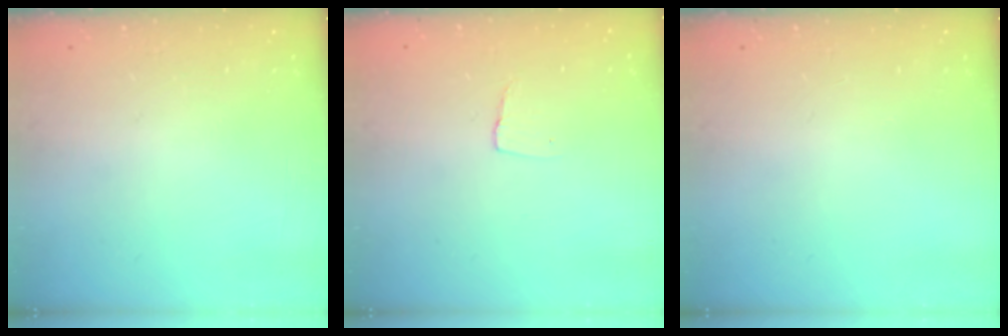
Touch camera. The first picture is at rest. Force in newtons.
{"total": 3.6, "press": 3.6, "slide": 0.4}
{"total": 0.0}